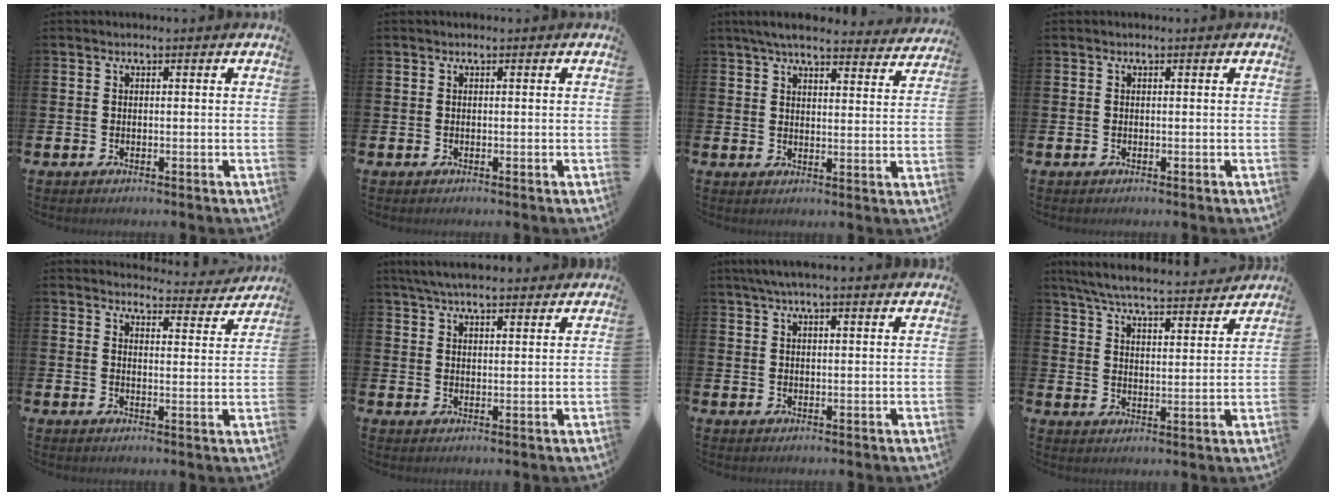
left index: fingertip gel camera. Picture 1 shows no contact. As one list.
[{"total": 0.0}, {"total": 5.6, "force": [5.2, 0.9, 1.8], "torque": [-0.042, -0.029, 0.090]}, {"total": 0.0}, {"total": 3.7, "force": [3.7, 0.6, 0.3], "torque": [0.004, -0.036, 0.058]}, {"total": 5.2, "force": [5.0, 0.7, 1.5], "torque": [-0.038, -0.015, 0.091]}, {"total": 3.7, "force": [3.2, 0.1, 1.8], "torque": [-0.039, -0.004, 0.058]}, {"total": 6.8, "force": [6.5, 0.5, 2.1], "torque": [-0.057, -0.046, 0.110]}]